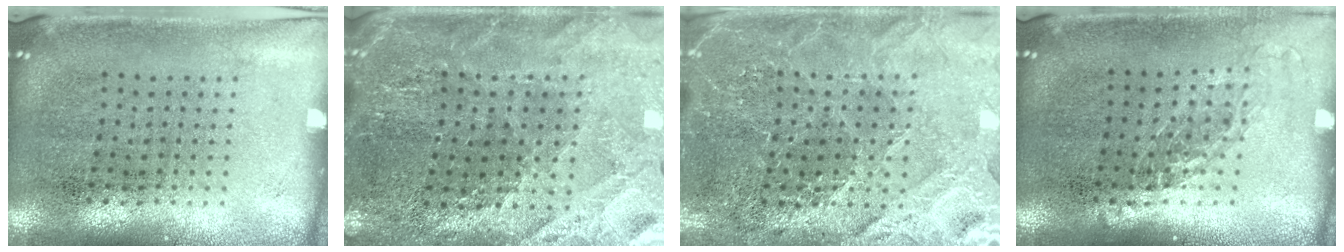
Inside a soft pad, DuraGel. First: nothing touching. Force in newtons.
{"total": 2.8, "press": 2.8, "slide": 0.2}
{"total": 4.1, "press": 3.8, "slide": 1.3}
{"total": 1.1, "press": 1.0, "slide": 0.5}